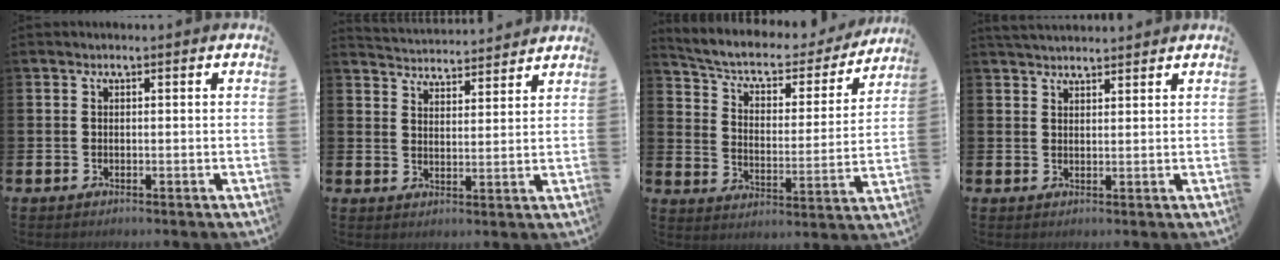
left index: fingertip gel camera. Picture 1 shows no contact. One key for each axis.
{"total": 4.3, "fx": 4.3, "fy": 0.3, "fz": -0.4, "tx": -0.004, "ty": -0.033, "tz": 0.075}
{"total": 6.3, "fx": 5.5, "fy": 2.2, "fz": 2.3, "tx": -0.078, "ty": -0.041, "tz": 0.088}
{"total": 2.9, "fx": 2.8, "fy": 0.4, "fz": 0.3, "tx": -0.001, "ty": -0.013, "tz": 0.050}